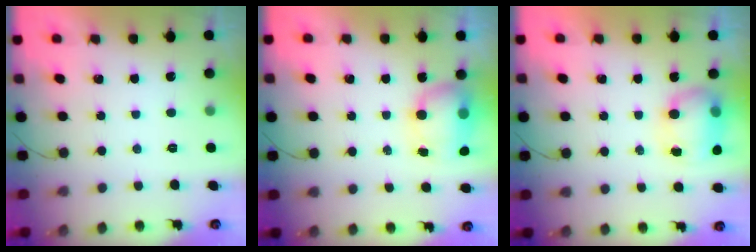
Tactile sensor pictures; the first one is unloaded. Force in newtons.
{"total": 12.3, "press": 9.5, "slide": 7.9}
{"total": 8.6, "press": 8.5, "slide": 0.7}